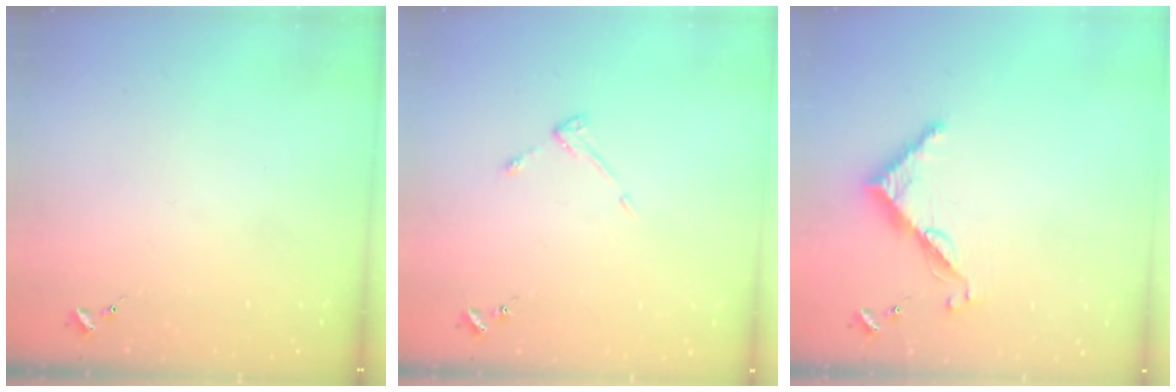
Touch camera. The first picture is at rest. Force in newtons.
{"total": 3.2, "press": 3.1, "slide": 0.5}
{"total": 7.6, "press": 7.5, "slide": 0.6}